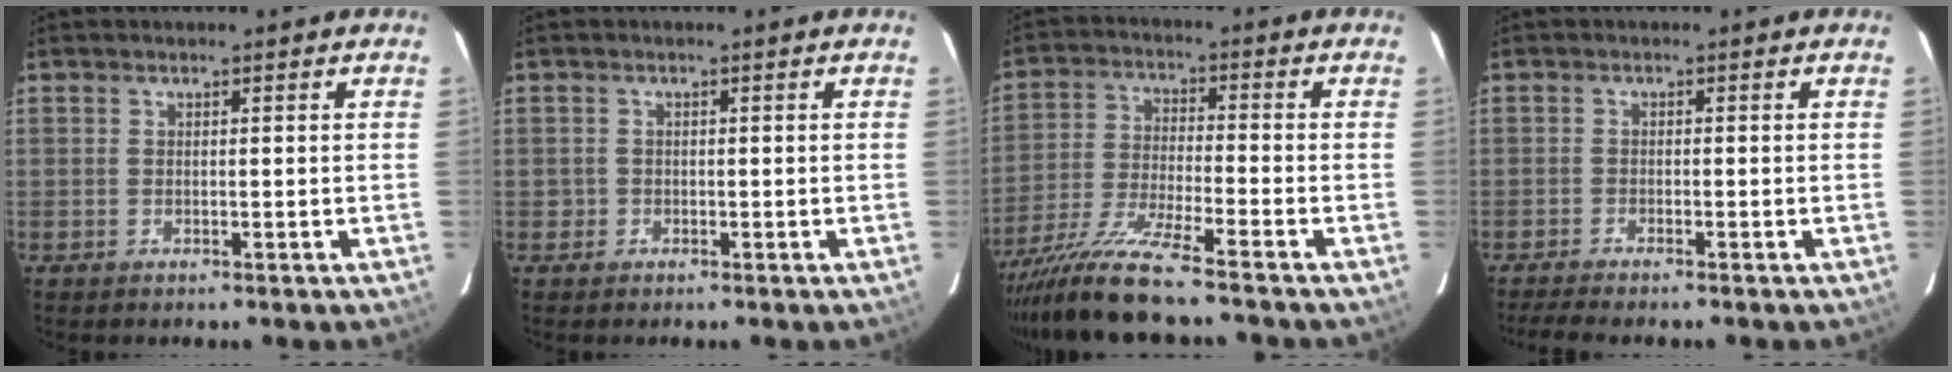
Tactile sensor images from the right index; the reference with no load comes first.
{"total": 1.2, "force": [-0.6, 1.0, 0.0], "torque": [-0.002, 0.002, -0.008]}
{"total": 11.8, "force": [-9.9, -0.3, 6.4], "torque": [-0.131, -0.024, -0.184]}
{"total": 4.4, "force": [-3.9, 0.0, 2.1], "torque": [-0.052, -0.011, -0.067]}